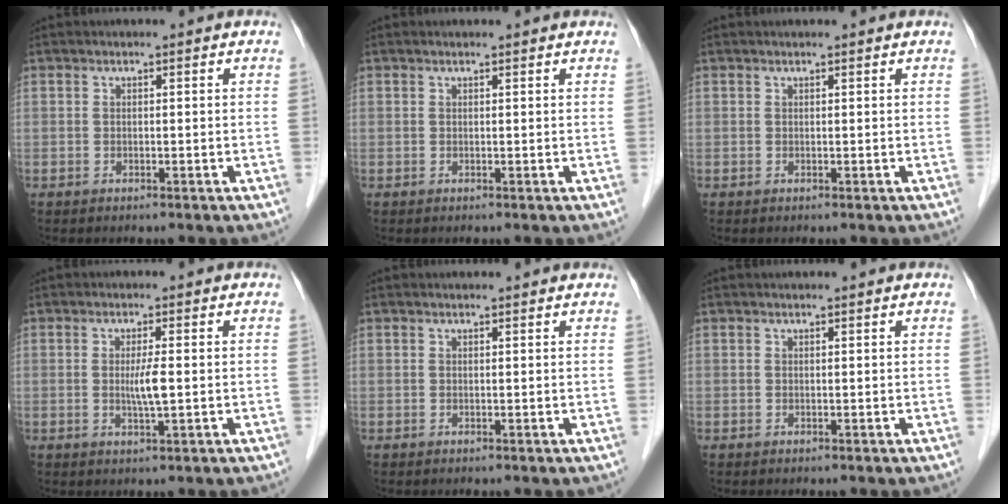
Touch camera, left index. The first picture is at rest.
{"total": 1.8, "force": [1.7, 0.2, 0.5], "torque": [-0.012, 0.016, 0.017]}
{"total": 1.2, "force": [1.1, 0.1, 0.5], "torque": [-0.009, 0.013, 0.015]}
{"total": 3.1, "force": [-0.3, -0.1, 3.0], "torque": [-0.063, -0.010, -0.003]}
{"total": 2.7, "force": [2.5, 0.4, 0.7], "torque": [-0.013, 0.017, 0.023]}
{"total": 1.4, "force": [1.2, 0.1, 0.5], "torque": [-0.010, 0.013, 0.016]}